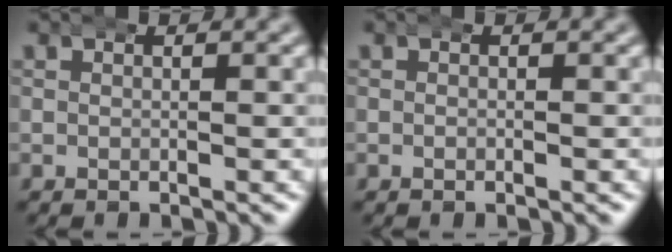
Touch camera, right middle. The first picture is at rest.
{"total": 0.0}